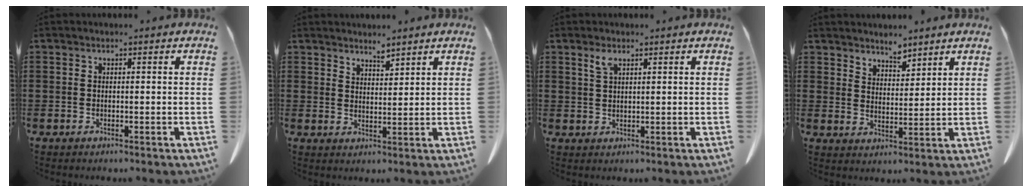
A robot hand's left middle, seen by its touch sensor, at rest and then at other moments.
{"total": 2.5, "force": [2.4, 0.5, 0.6], "torque": [-0.015, -0.003, 0.046]}
{"total": 2.2, "force": [1.5, 0.5, 1.6], "torque": [-0.037, 0.001, 0.028]}
{"total": 3.9, "force": [3.6, 1.3, 0.3], "torque": [-0.017, -0.008, 0.070]}